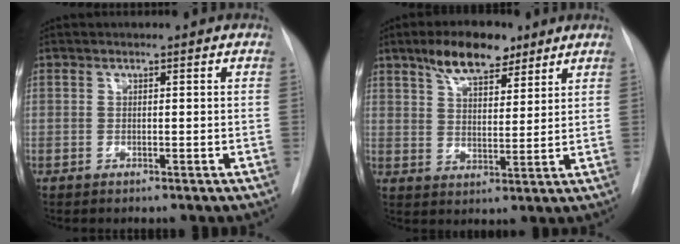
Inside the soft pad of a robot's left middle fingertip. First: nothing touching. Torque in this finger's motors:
{"motor_torque": [0.43, -0.40, 0.15, 0.07]}